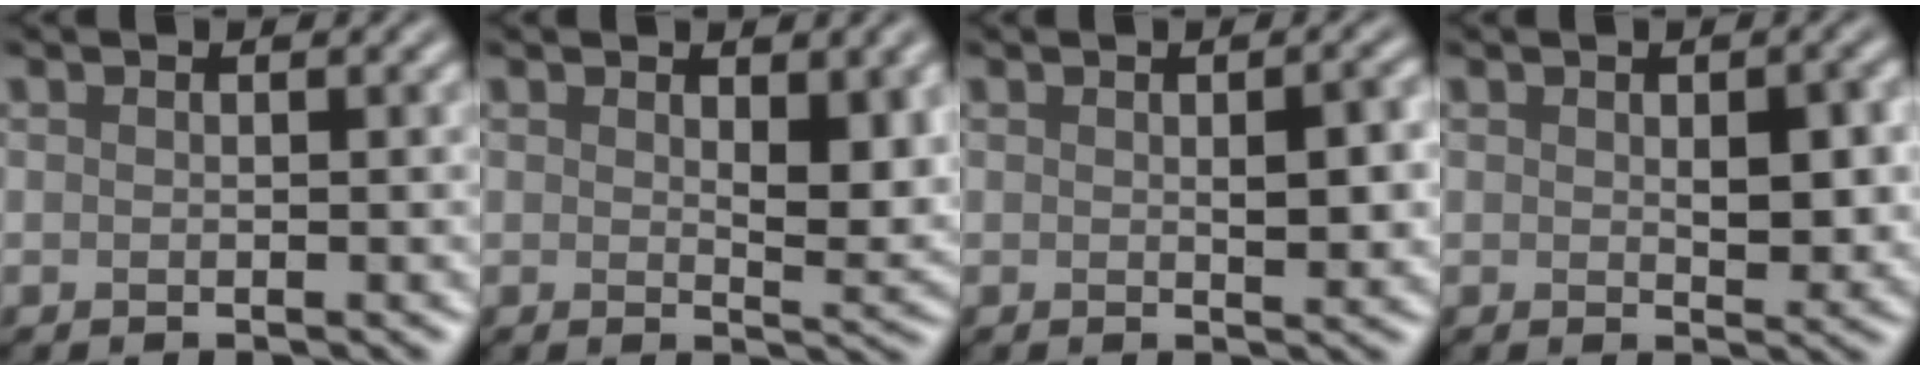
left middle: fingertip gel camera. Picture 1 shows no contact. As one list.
[{"total": 3.4, "force": [1.2, 1.4, 2.9], "torque": [-0.041, -0.008, 0.023]}, {"total": 2.8, "force": [0.2, 0.9, 2.6], "torque": [-0.038, -0.001, 0.004]}, {"total": 3.4, "force": [0.3, 1.6, 2.9], "torque": [-0.040, -0.004, 0.008]}]